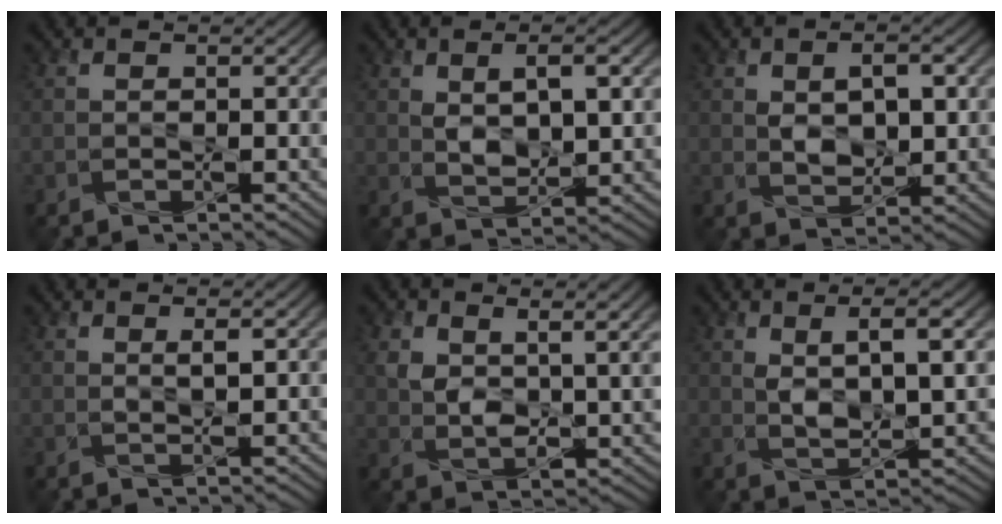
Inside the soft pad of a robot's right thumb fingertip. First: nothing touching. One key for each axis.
{"total": 5.9, "fx": 1.6, "fy": 3.0, "fz": 4.8, "tx": -0.090, "ty": -0.003, "tz": 0.033}
{"total": 5.7, "fx": 0.9, "fy": 3.4, "fz": 4.5, "tx": -0.082, "ty": -0.002, "tz": 0.020}
{"total": 1.5, "fx": 0.8, "fy": 0.3, "fz": 1.2, "tx": -0.027, "ty": -0.002, "tz": 0.017}
{"total": 6.4, "fx": 2.4, "fy": 3.3, "fz": 4.9, "tx": -0.104, "ty": -0.007, "tz": 0.045}
{"total": 6.0, "fx": 2.0, "fy": 2.3, "fz": 5.1, "tx": -0.095, "ty": -0.003, "tz": 0.038}